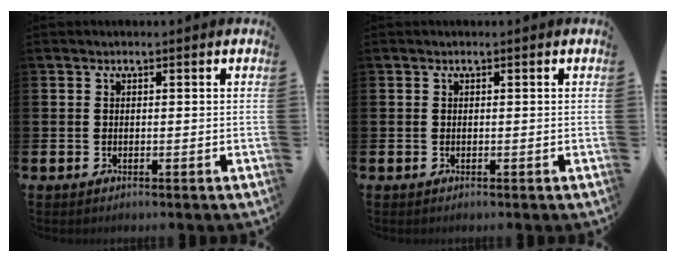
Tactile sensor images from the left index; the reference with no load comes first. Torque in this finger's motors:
{"motor_torque": [0.00, 0.00, 0.02, 0.01]}